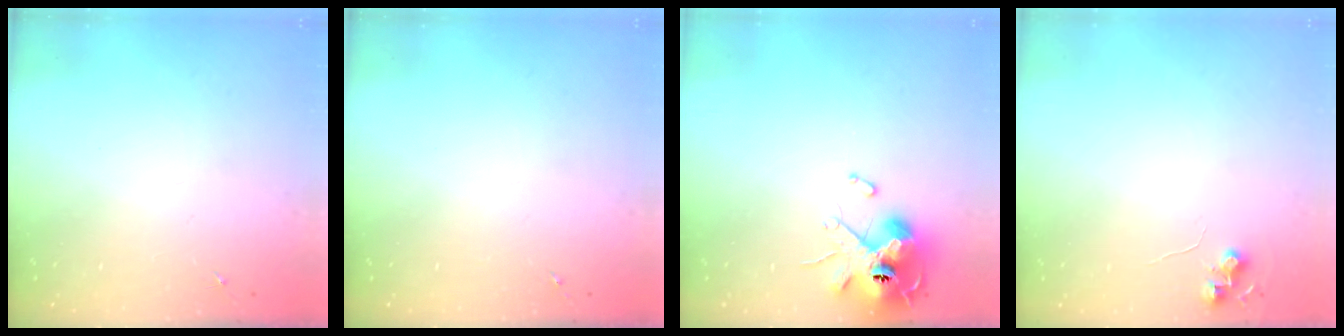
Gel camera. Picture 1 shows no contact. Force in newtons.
{"total": 0.0}
{"total": 11.9, "press": 11.7, "slide": 1.7}
{"total": 6.0, "press": 5.9, "slide": 0.7}